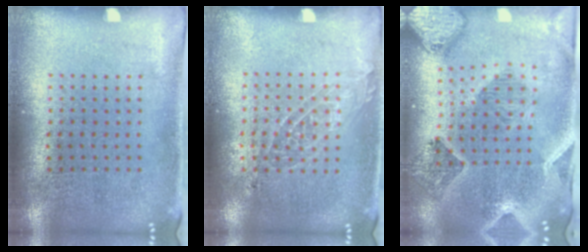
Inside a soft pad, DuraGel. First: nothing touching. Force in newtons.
{"total": 1.1, "press": 1.0, "slide": 0.3}
{"total": 1.8, "press": 1.7, "slide": 0.5}